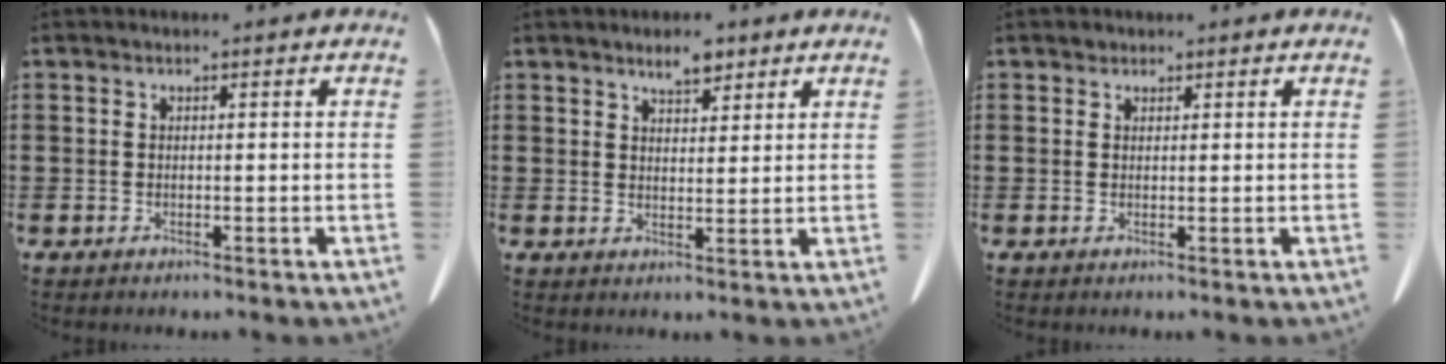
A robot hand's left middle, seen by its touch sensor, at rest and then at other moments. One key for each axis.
{"total": 3.7, "fx": 3.2, "fy": 1.3, "fz": 1.5, "tx": -0.027, "ty": -0.005, "tz": 0.058}
{"total": 0.8, "fx": 0.7, "fy": 0.4, "fz": 0.0, "tx": -0.003, "ty": 0.000, "tz": 0.014}